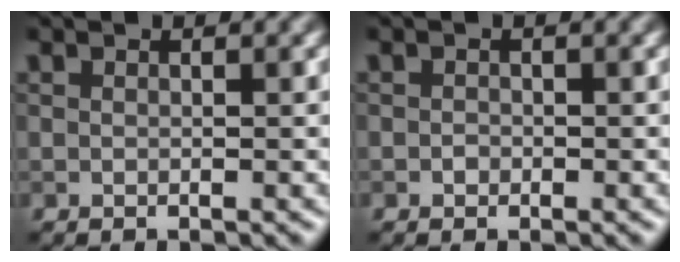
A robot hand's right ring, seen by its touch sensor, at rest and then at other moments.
{"total": 0.6, "force": [-0.2, 0.6, 0.1], "torque": [0.001, -0.004, -0.007]}